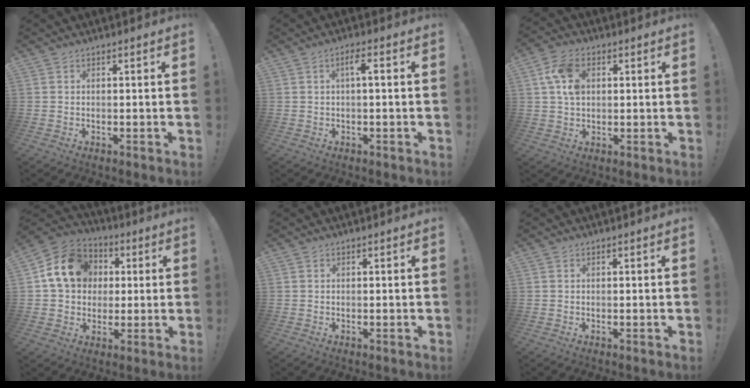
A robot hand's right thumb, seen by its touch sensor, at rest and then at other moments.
{"total": 3.3, "force": [0.4, 0.4, 3.2], "torque": [-0.061, 0.006, 0.000]}
{"total": 9.7, "force": [2.7, 6.8, 6.3], "torque": [-0.126, 0.011, 0.054]}
{"total": 15.6, "force": [3.9, 13.0, 7.7], "torque": [-0.107, 0.005, 0.083]}
{"total": 0.0}
{"total": 0.0}